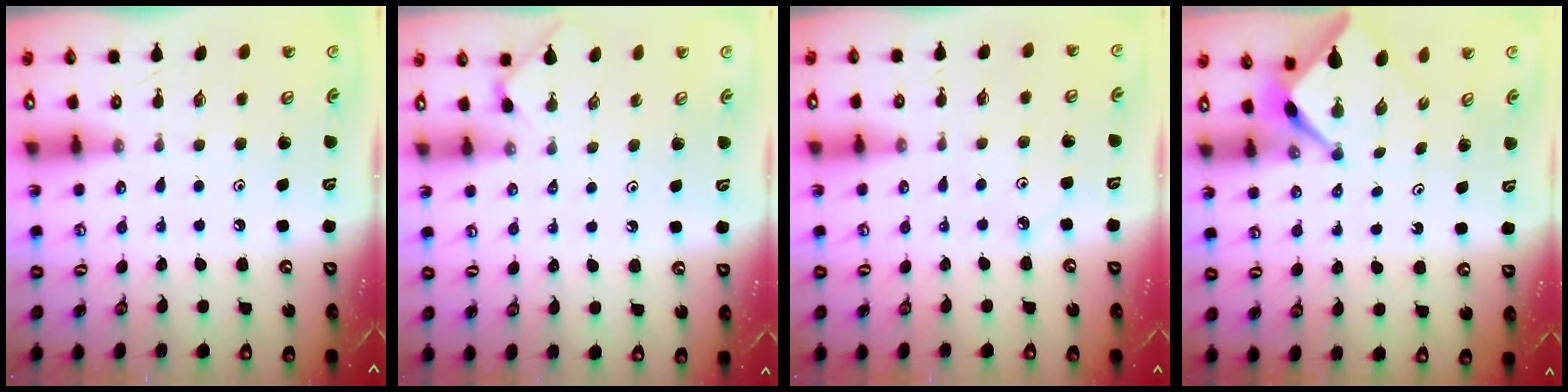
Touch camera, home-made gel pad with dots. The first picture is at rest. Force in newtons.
{"total": 2.3, "press": 2.3, "slide": 0.3}
{"total": 2.3, "press": 2.3, "slide": 0.2}
{"total": 2.6, "press": 2.6, "slide": 0.3}